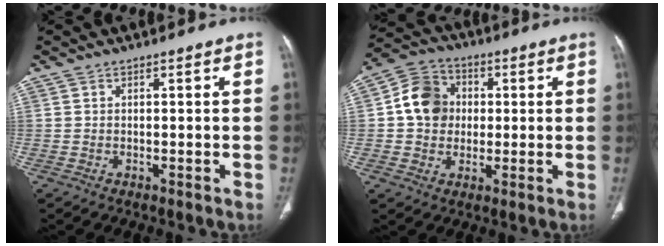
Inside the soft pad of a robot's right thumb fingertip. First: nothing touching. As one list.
[{"total": 10.0, "force": [0.7, 8.7, 4.8], "torque": [-0.063, 0.017, 0.003]}]